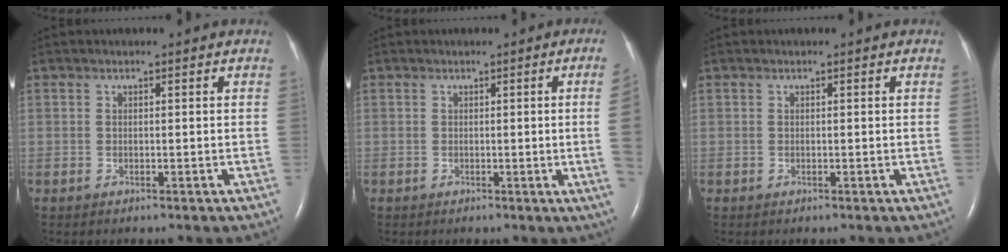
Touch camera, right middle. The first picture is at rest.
{"total": 3.6, "force": [-0.2, -1.5, 3.3], "torque": [-0.041, -0.006, -0.002]}
{"total": 0.0}